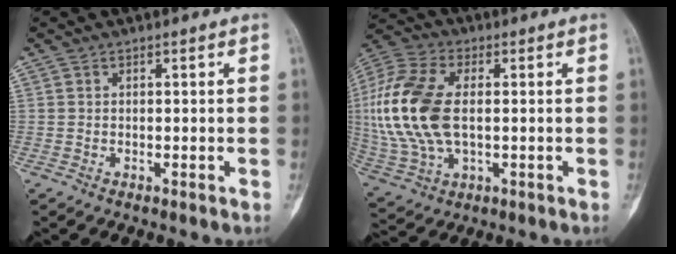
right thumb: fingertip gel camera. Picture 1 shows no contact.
{"total": 18.8, "force": [0.9, 10.7, 15.4], "torque": [-0.348, 0.005, 0.021]}